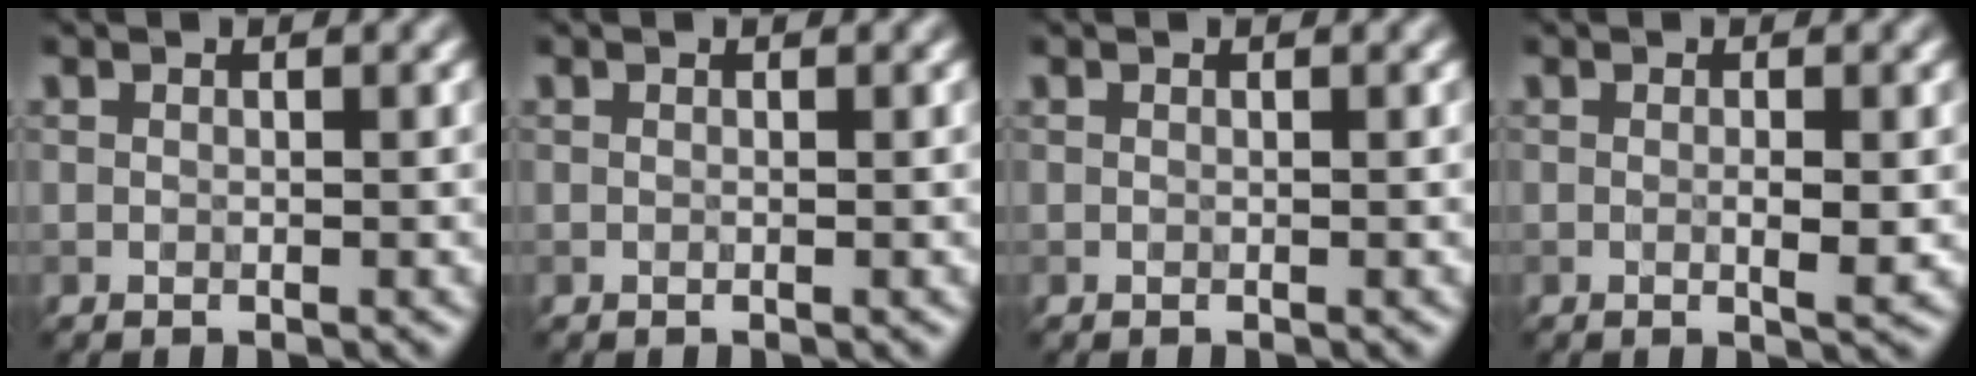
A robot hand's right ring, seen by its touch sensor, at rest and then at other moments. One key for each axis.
{"total": 0.0}
{"total": 0.0}
{"total": 1.8, "fx": -0.1, "fy": 0.3, "fz": 1.7, "tx": -0.027, "ty": -0.006, "tz": -0.003}